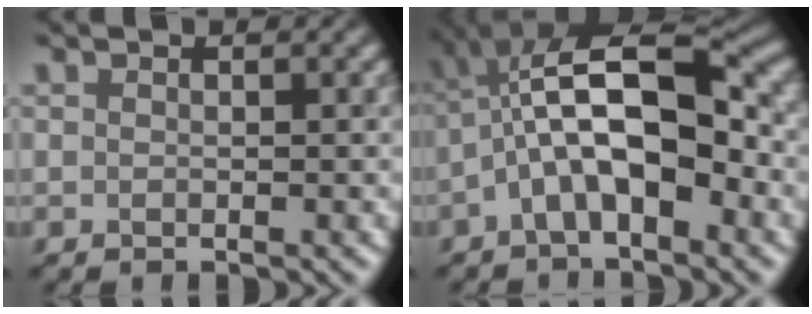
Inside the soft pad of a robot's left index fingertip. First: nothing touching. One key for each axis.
{"total": 10.5, "fx": -1.3, "fy": 4.1, "fz": 9.5, "tx": -0.166, "ty": 0.029, "tz": -0.030}